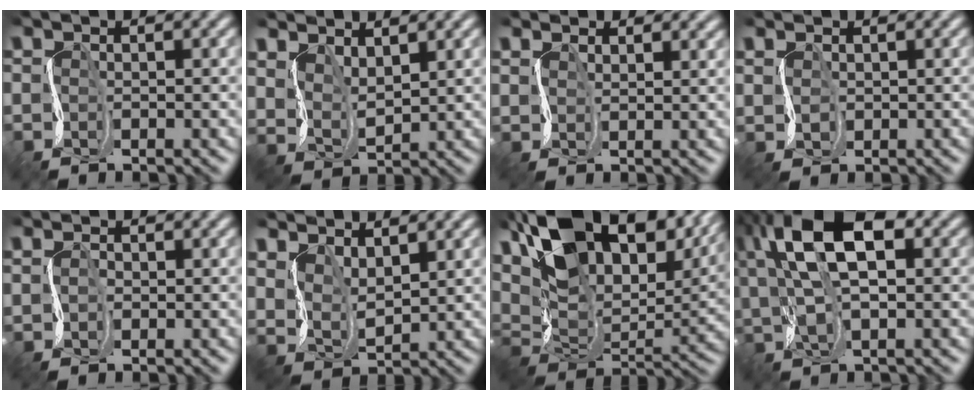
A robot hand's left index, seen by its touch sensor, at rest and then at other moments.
{"total": 3.6, "force": [3.0, 1.5, 1.3], "torque": [-0.041, -0.003, 0.065]}
{"total": 2.8, "force": [2.5, 1.1, 0.2], "torque": [-0.011, 0.003, 0.044]}
{"total": 1.0, "force": [0.8, 0.6, -0.2], "torque": [0.000, 0.000, 0.021]}
{"total": 1.1, "force": [0.7, 0.8, 0.3], "torque": [-0.004, 0.002, 0.015]}
{"total": 4.0, "force": [3.3, 1.6, 1.6], "torque": [-0.046, -0.003, 0.068]}
{"total": 17.8, "force": [10.7, 8.6, 11.3], "torque": [-0.230, 0.027, 0.190]}
{"total": 10.1, "force": [3.9, 4.5, 8.2], "torque": [-0.156, 0.019, 0.059]}